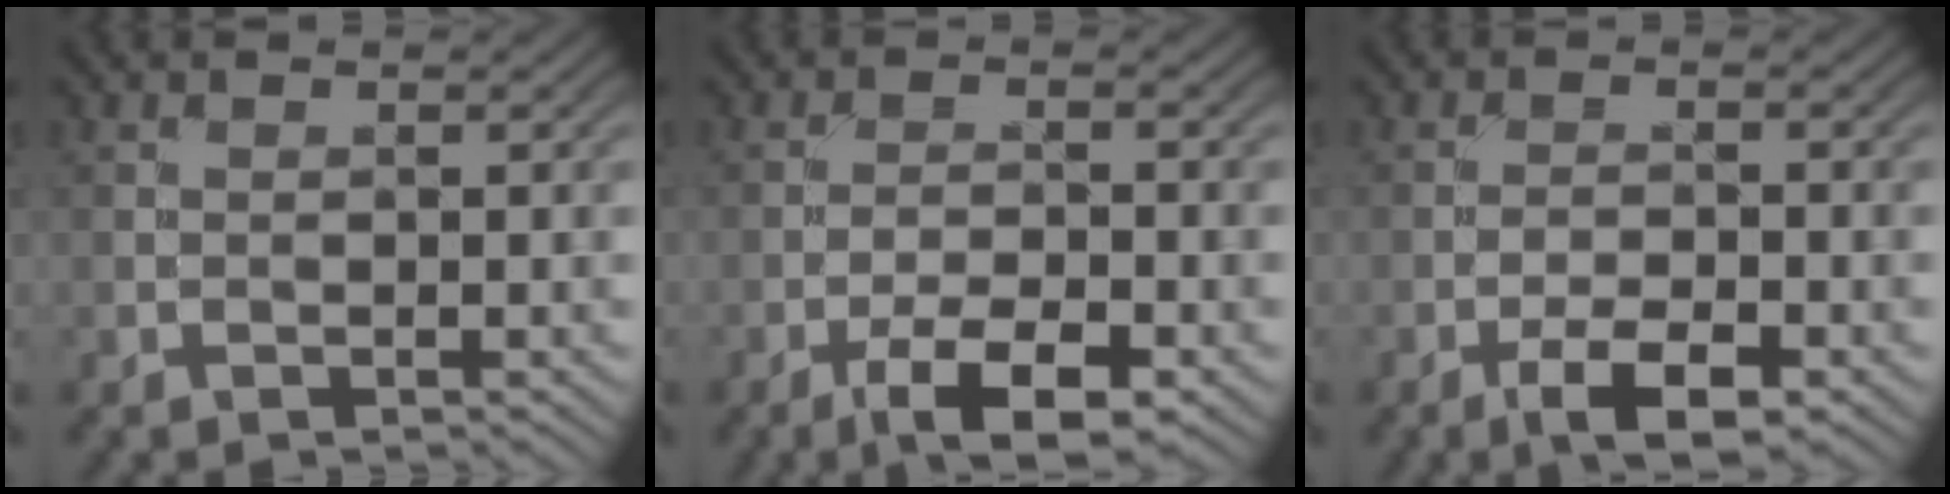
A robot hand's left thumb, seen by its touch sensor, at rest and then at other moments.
{"total": 6.3, "force": [-3.7, 2.0, 4.6], "torque": [-0.079, 0.003, -0.065]}
{"total": 5.0, "force": [-3.0, 1.6, 3.7], "torque": [-0.064, 0.003, -0.052]}